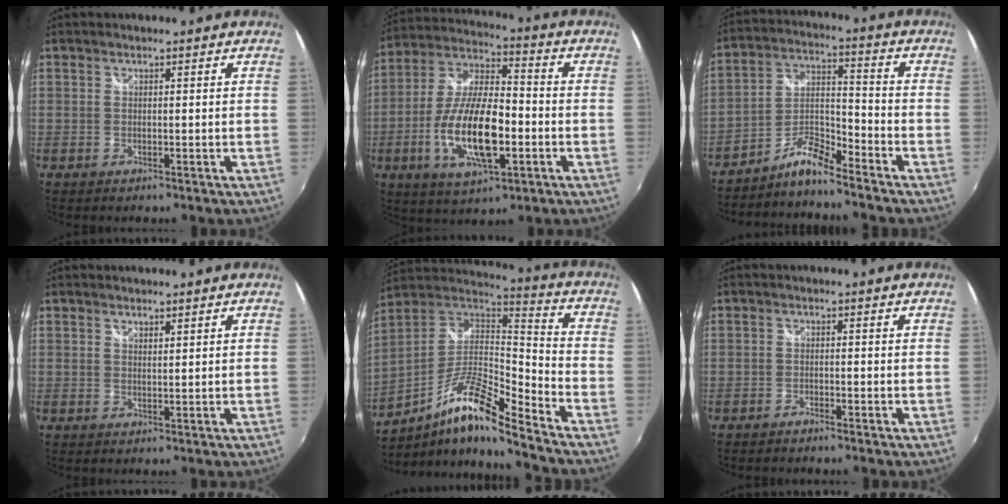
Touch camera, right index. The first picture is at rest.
{"total": 17.4, "force": [-4.7, 6.4, 15.5], "torque": [-0.315, -0.008, -0.087]}
{"total": 6.8, "force": [-6.3, 0.2, 2.6], "torque": [-0.059, 0.027, -0.131]}
{"total": 1.2, "force": [1.2, 0.2, 0.3], "torque": [-0.005, -0.003, 0.018]}
{"total": 16.1, "force": [-10.0, 2.0, 12.5], "torque": [-0.235, -0.012, -0.198]}
{"total": 1.2, "force": [-1.2, 0.2, 0.2], "torque": [-0.013, -0.003, -0.024]}